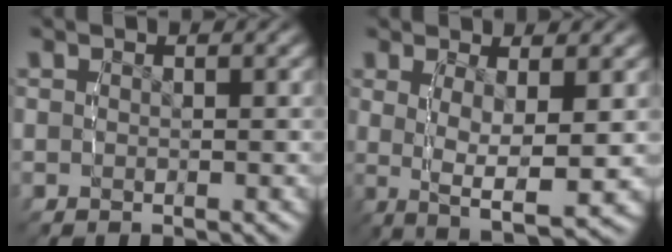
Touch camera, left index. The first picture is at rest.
{"total": 6.0, "force": [-1.1, 2.2, 5.4], "torque": [-0.099, -0.033, 0.001]}